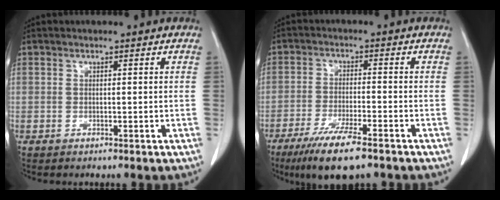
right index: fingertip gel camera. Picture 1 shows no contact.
{"total": 9.8, "force": [-6.8, 1.2, 6.9], "torque": [-0.121, -0.024, -0.109]}